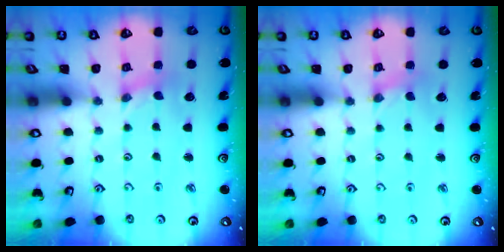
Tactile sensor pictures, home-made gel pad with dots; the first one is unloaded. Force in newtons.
{"total": 0.0}